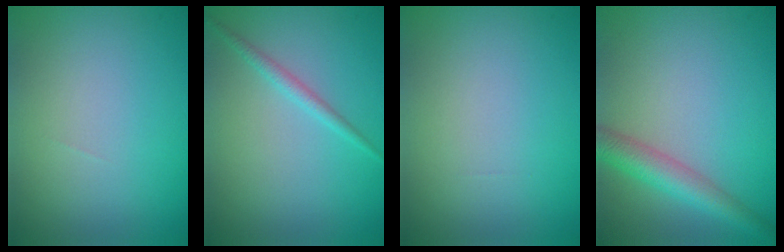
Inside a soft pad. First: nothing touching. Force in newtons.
{"total": 1.3, "press": 1.3, "slide": 0.1}
{"total": 0.0}
{"total": 4.0, "press": 4.0, "slide": 0.1}